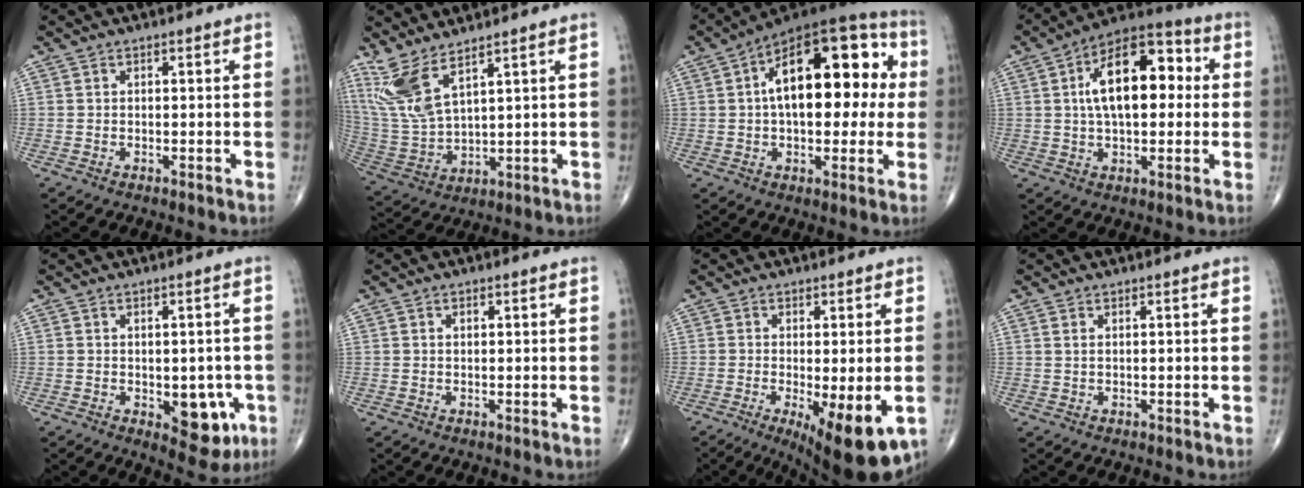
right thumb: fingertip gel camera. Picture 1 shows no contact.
{"total": 10.0, "force": [6.6, 2.7, 6.9], "torque": [-0.161, -0.036, 0.159]}
{"total": 23.2, "force": [3.7, 11.7, 19.6], "torque": [-0.267, 0.036, 0.044]}
{"total": 16.9, "force": [2.6, 8.8, 14.3], "torque": [-0.211, 0.029, 0.034]}
{"total": 8.5, "force": [-2.4, 4.7, 6.6], "torque": [-0.044, 0.002, -0.020]}
{"total": 0.8, "force": [0.3, 0.5, 0.5], "torque": [-0.010, 0.001, 0.005]}
{"total": 13.0, "force": [-4.5, 4.1, 11.5], "torque": [-0.148, -0.019, -0.056]}
{"total": 0.7, "force": [0.4, 0.2, 0.5], "torque": [-0.013, 0.005, 0.009]}